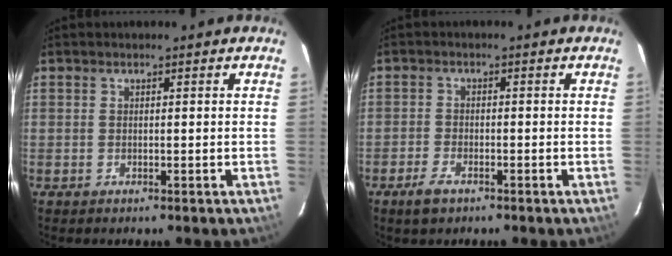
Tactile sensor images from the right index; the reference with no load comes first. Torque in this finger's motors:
{"motor_torque": [0.19, -0.21, 0.08, 0.02]}